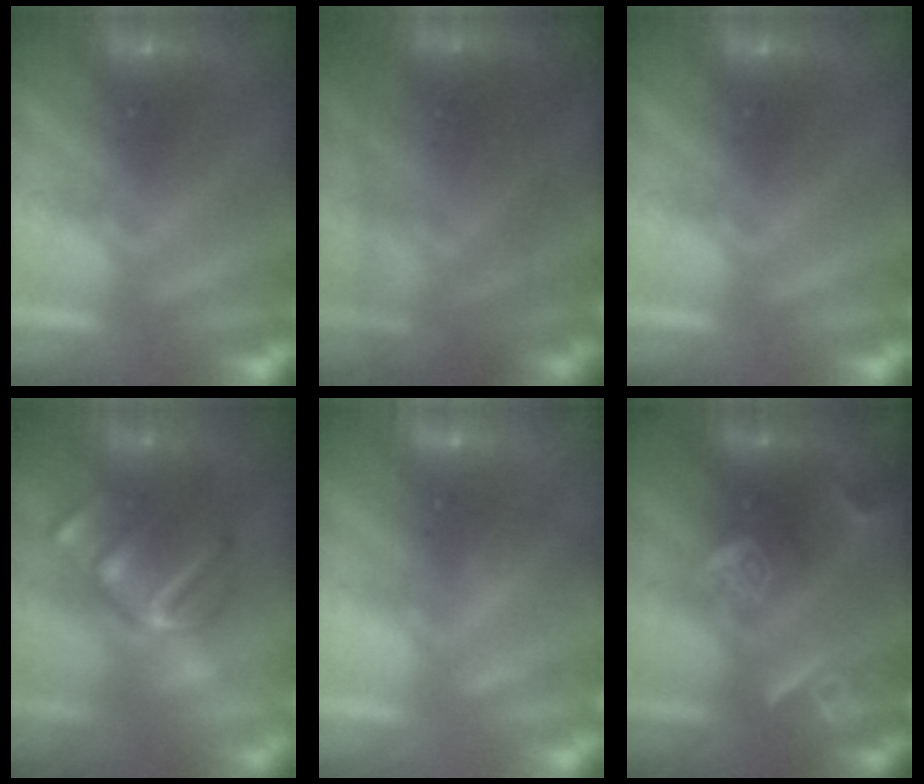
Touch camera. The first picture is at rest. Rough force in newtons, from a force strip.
{"total": 5.5}
{"total": 0.0}
{"total": 2.8}
{"total": 2.1}
{"total": 2.4}